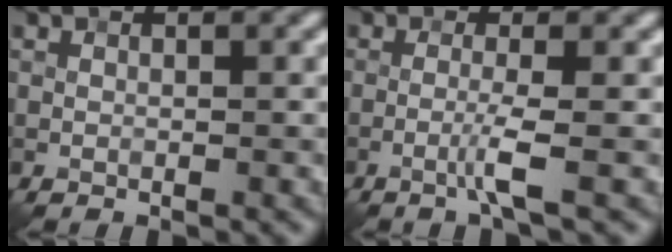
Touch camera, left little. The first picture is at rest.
{"total": 2.1, "force": [-0.8, -0.1, 1.9], "torque": [-0.038, 0.004, -0.026]}